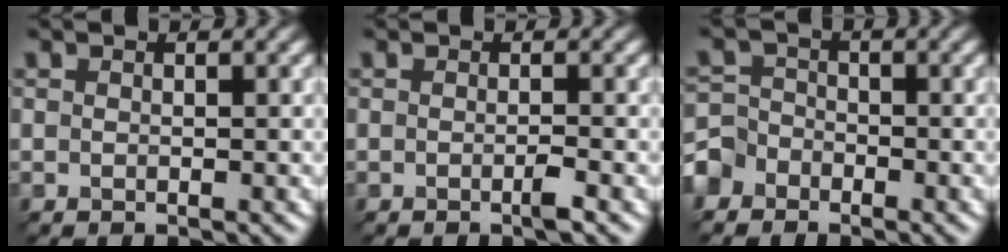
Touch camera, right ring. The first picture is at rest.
{"total": 1.1, "force": [-0.9, -0.5, 0.4], "torque": [-0.018, 0.001, -0.005]}
{"total": 3.0, "force": [-2.8, 1.0, -0.5], "torque": [-0.013, 0.002, -0.044]}